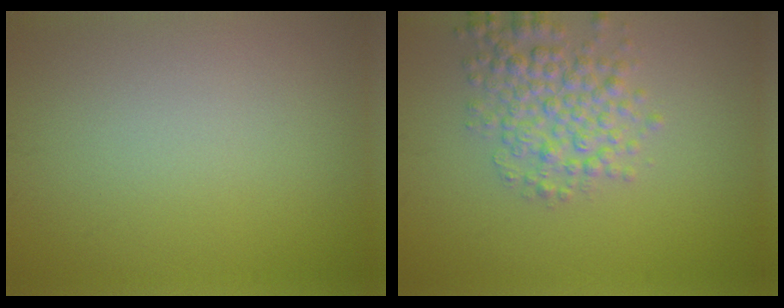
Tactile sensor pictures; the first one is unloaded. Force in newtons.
{"total": 4.4, "press": 4.4, "slide": 0.1}